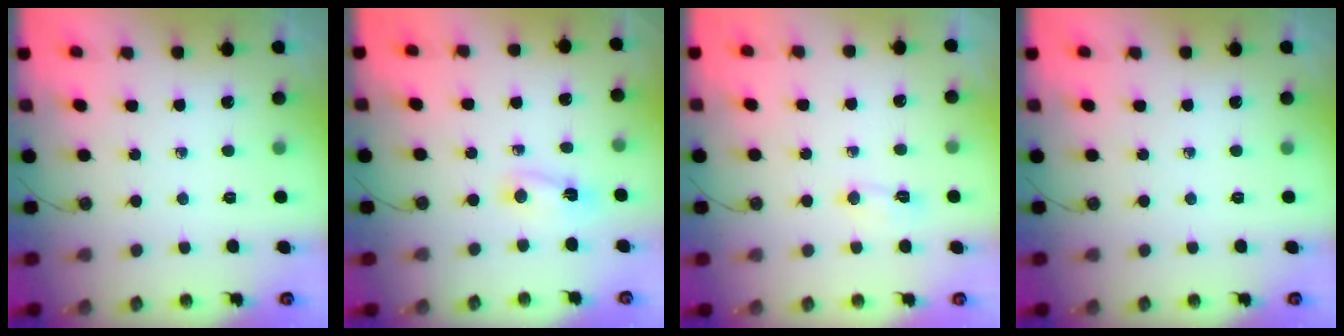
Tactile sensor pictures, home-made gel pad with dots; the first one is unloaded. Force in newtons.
{"total": 2.4, "press": 2.4, "slide": 0.6}
{"total": 3.5, "press": 3.5, "slide": 0.5}
{"total": 0.0}